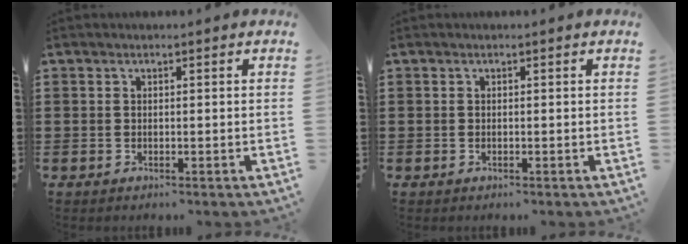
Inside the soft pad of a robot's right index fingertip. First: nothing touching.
{"total": 0.0}